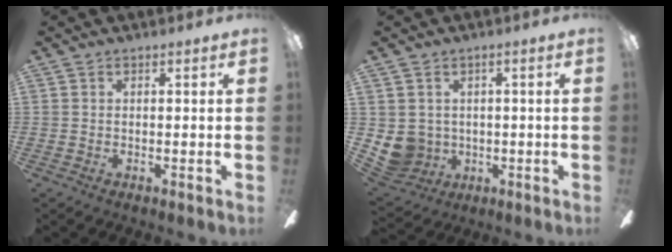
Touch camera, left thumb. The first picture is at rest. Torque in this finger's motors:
{"motor_torque": [0.80, 0.80, 0.19, -0.28, 0.00]}